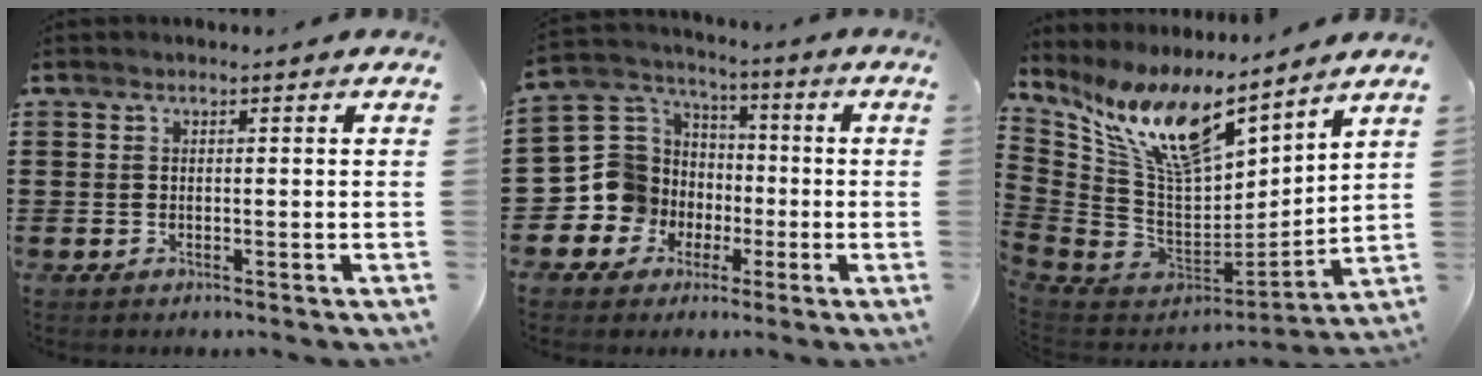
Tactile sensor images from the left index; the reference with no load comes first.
{"total": 10.0, "force": [-1.8, 9.6, 2.3], "torque": [-0.111, -0.002, -0.031]}
{"total": 14.5, "force": [9.0, 5.4, 10.0], "torque": [-0.229, -0.056, 0.156]}